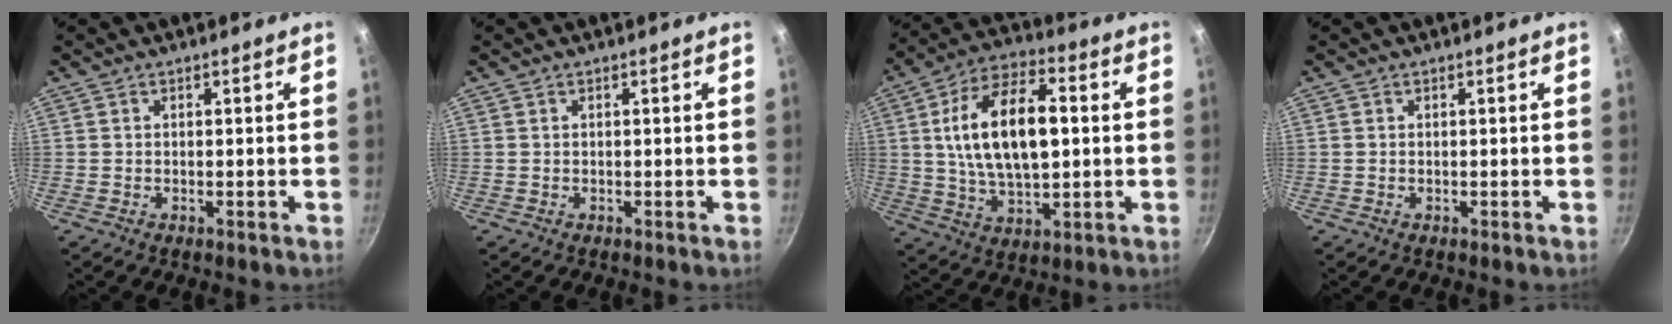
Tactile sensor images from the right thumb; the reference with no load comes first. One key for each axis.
{"total": 0.0}
{"total": 18.3, "fx": 2.2, "fy": 9.2, "fz": 15.7, "tx": -0.270, "ty": 0.014, "tz": 0.038}
{"total": 0.0}